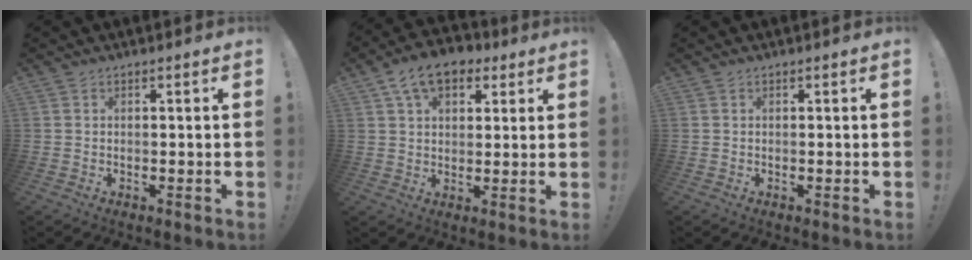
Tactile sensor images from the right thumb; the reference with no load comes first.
{"total": 11.1, "force": [5.5, 7.0, 6.7], "torque": [-0.103, -0.012, 0.102]}
{"total": 0.0}